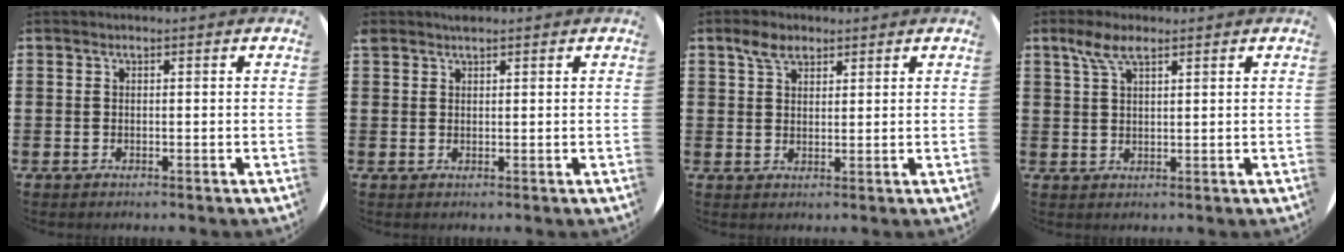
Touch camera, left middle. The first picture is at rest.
{"total": 1.1, "force": [1.1, 0.3, 0.1], "torque": [-0.004, 0.001, 0.021]}
{"total": 3.5, "force": [2.5, 1.8, 1.6], "torque": [-0.029, 0.002, 0.045]}
{"total": 4.3, "force": [2.8, 1.3, 3.0], "torque": [-0.067, 0.005, 0.049]}